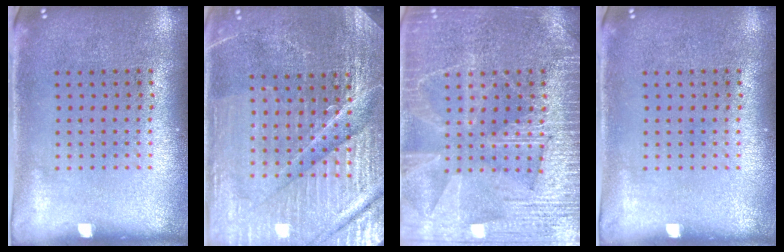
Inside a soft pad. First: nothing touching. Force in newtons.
{"total": 5.3, "press": 4.9, "slide": 2.0}
{"total": 5.9, "press": 5.8, "slide": 0.7}
{"total": 0.0}